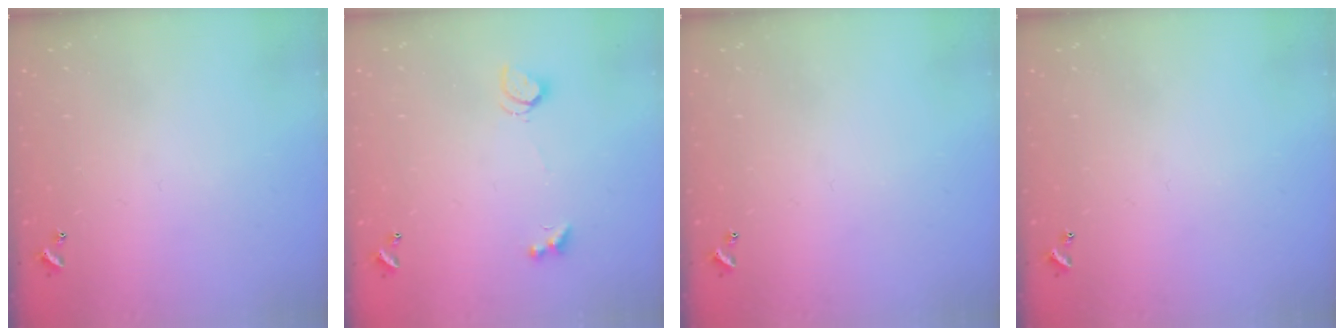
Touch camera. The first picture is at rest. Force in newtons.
{"total": 2.8, "press": 2.8, "slide": 0.6}
{"total": 0.0}
{"total": 0.0}